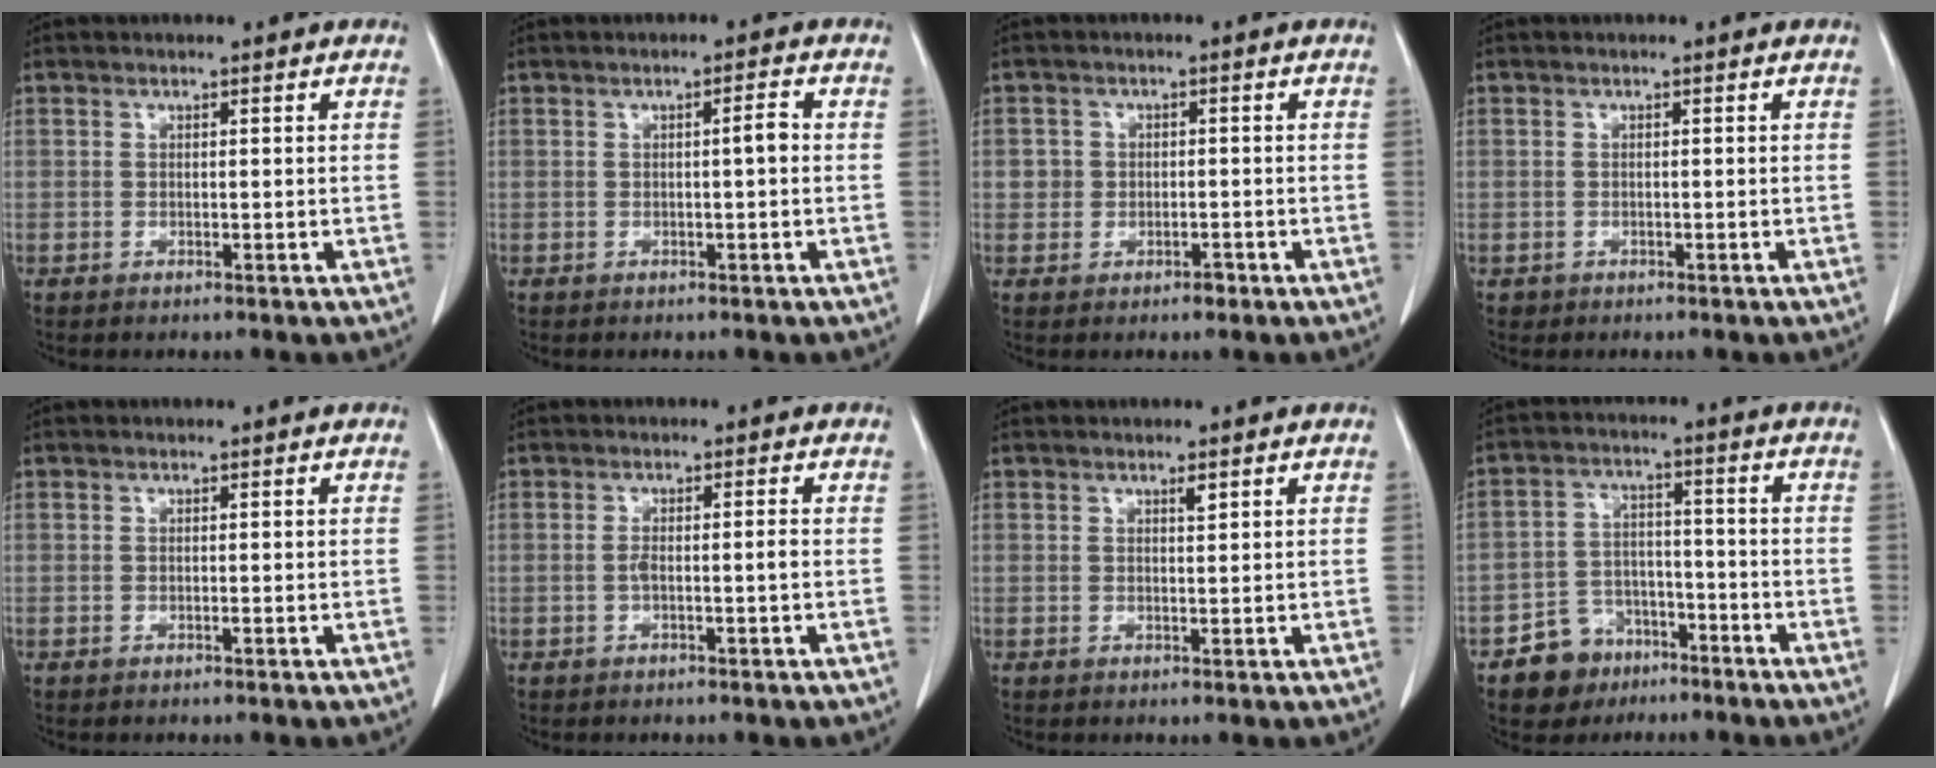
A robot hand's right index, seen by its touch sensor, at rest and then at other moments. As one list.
[{"total": 1.8, "force": [-0.1, 0.2, 1.8], "torque": [-0.027, 0.003, -0.001]}, {"total": 2.6, "force": [-0.6, 2.4, 0.9], "torque": [-0.006, 0.008, -0.006]}, {"total": 0.7, "force": [-0.2, 0.6, -0.1], "torque": [-0.003, 0.004, -0.001]}, {"total": 0.0}, {"total": 2.1, "force": [-0.5, 0.0, 2.0], "torque": [-0.036, 0.000, -0.009]}, {"total": 0.9, "force": [0.6, 0.1, 0.7], "torque": [-0.014, -0.004, 0.010]}, {"total": 7.1, "force": [-4.5, 5.3, 1.3], "torque": [-0.018, 0.015, -0.068]}]